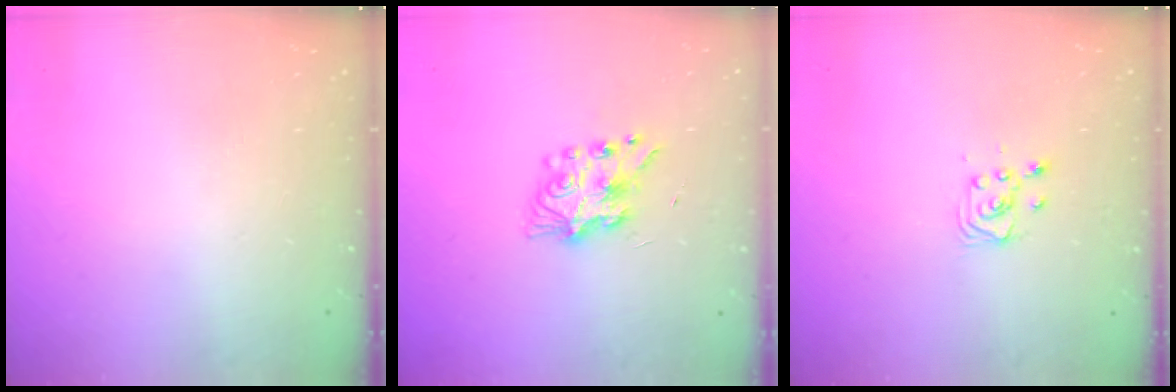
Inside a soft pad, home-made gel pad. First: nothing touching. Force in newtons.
{"total": 7.6, "press": 7.6, "slide": 0.6}
{"total": 3.4, "press": 3.4, "slide": 0.4}